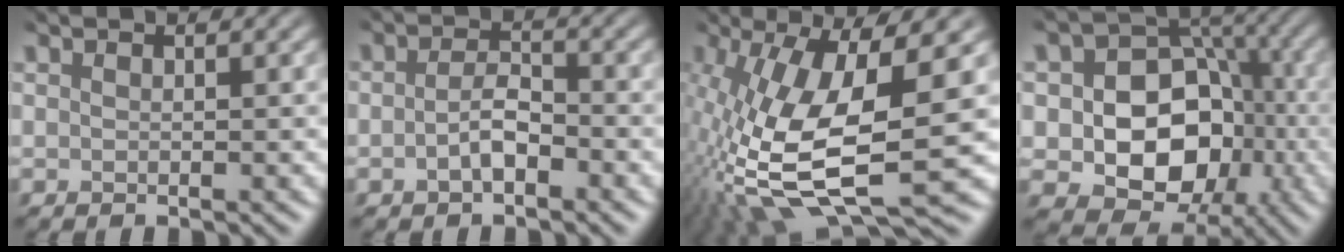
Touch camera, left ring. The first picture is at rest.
{"total": 2.8, "force": [-2.8, 0.3, -0.1], "torque": [-0.038, -0.019, -0.021]}
{"total": 12.1, "force": [-3.4, 3.9, 10.9], "torque": [-0.254, -0.034, -0.026]}
{"total": 8.8, "force": [-3.8, 6.5, 4.5], "torque": [-0.068, -0.019, -0.044]}